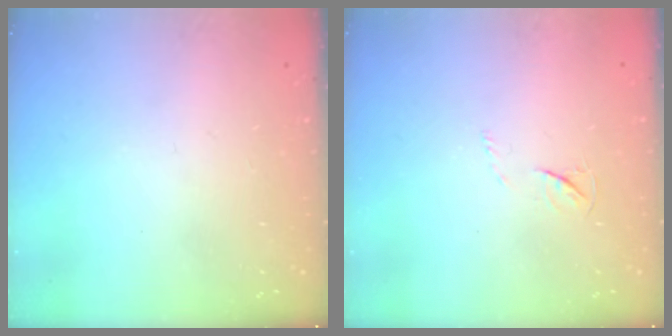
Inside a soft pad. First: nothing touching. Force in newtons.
{"total": 3.6, "press": 3.6, "slide": 0.5}